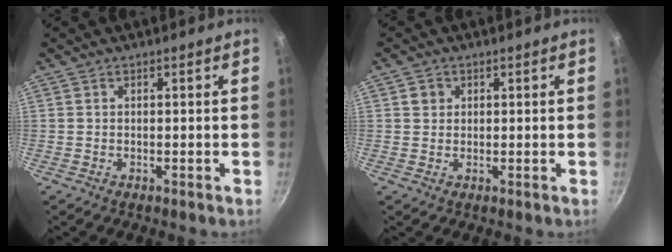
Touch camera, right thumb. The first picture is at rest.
{"total": 2.1, "force": [0.6, 1.9, 0.6], "torque": [-0.003, 0.004, 0.008]}